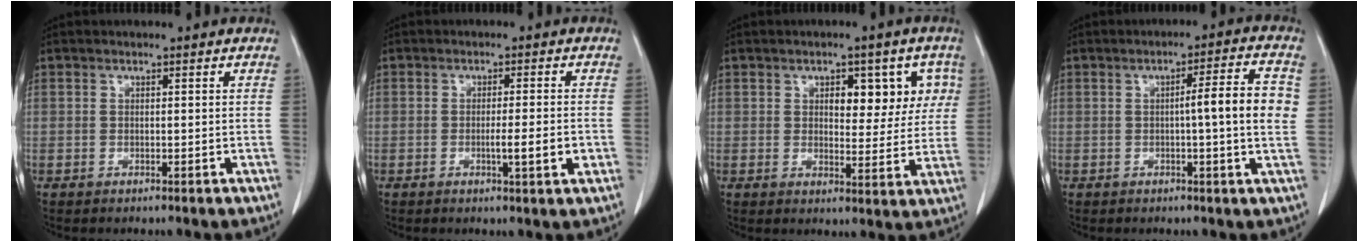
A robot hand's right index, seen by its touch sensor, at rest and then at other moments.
{"total": 4.3, "force": [-1.1, 0.1, 4.1], "torque": [-0.063, -0.005, -0.015]}
{"total": 8.0, "force": [2.8, 4.0, 6.3], "torque": [-0.064, 0.016, 0.035]}
{"total": 8.4, "force": [0.3, -0.3, 8.4], "torque": [-0.115, 0.009, -0.001]}